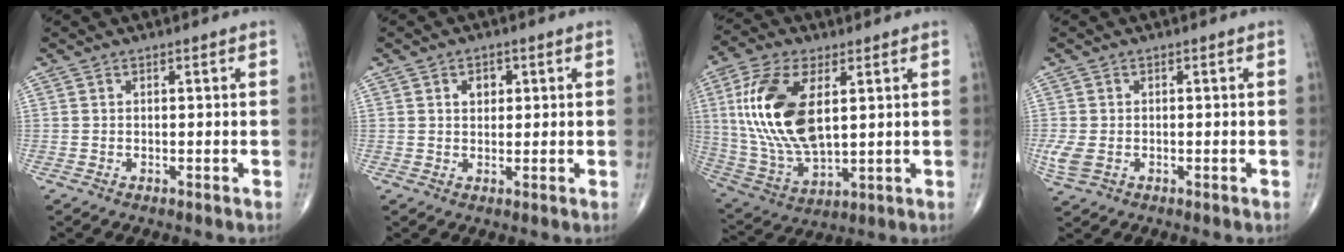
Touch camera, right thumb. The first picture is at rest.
{"total": 2.8, "force": [0.9, 2.1, 1.6], "torque": [-0.008, -0.002, 0.012]}
{"total": 19.1, "force": [4.0, 9.6, 16.0], "torque": [-0.330, -0.016, 0.082]}
{"total": 3.6, "force": [-0.7, 2.4, 2.6], "torque": [-0.074, 0.001, -0.011]}